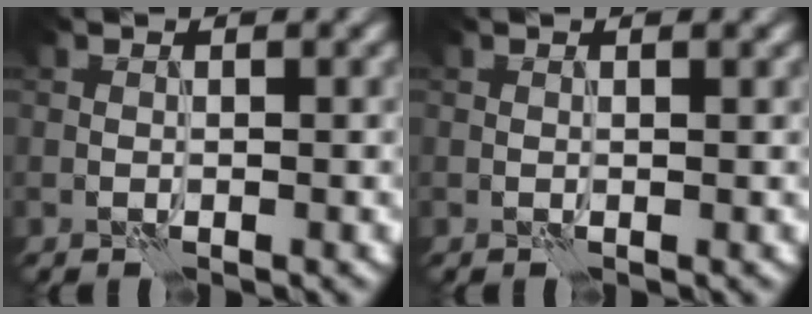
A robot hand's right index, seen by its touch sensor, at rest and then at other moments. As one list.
[{"total": 0.6, "force": [0.4, 0.1, 0.5], "torque": [-0.007, -0.001, 0.003]}]